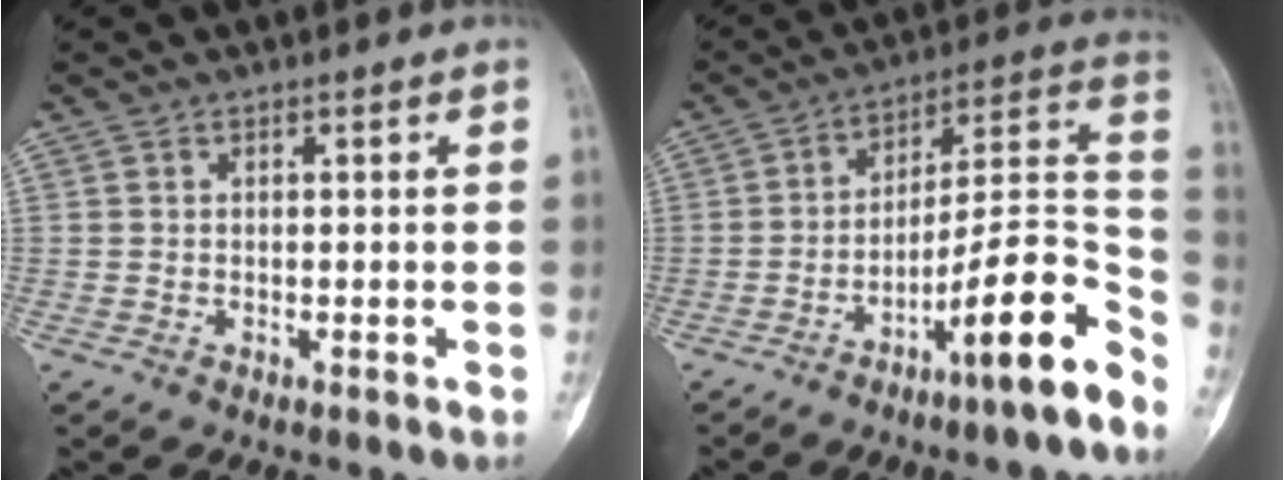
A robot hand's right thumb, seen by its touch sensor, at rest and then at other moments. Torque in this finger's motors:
{"motor_torque": [2.26, 0.19, 1.01, -0.96, 0.34]}